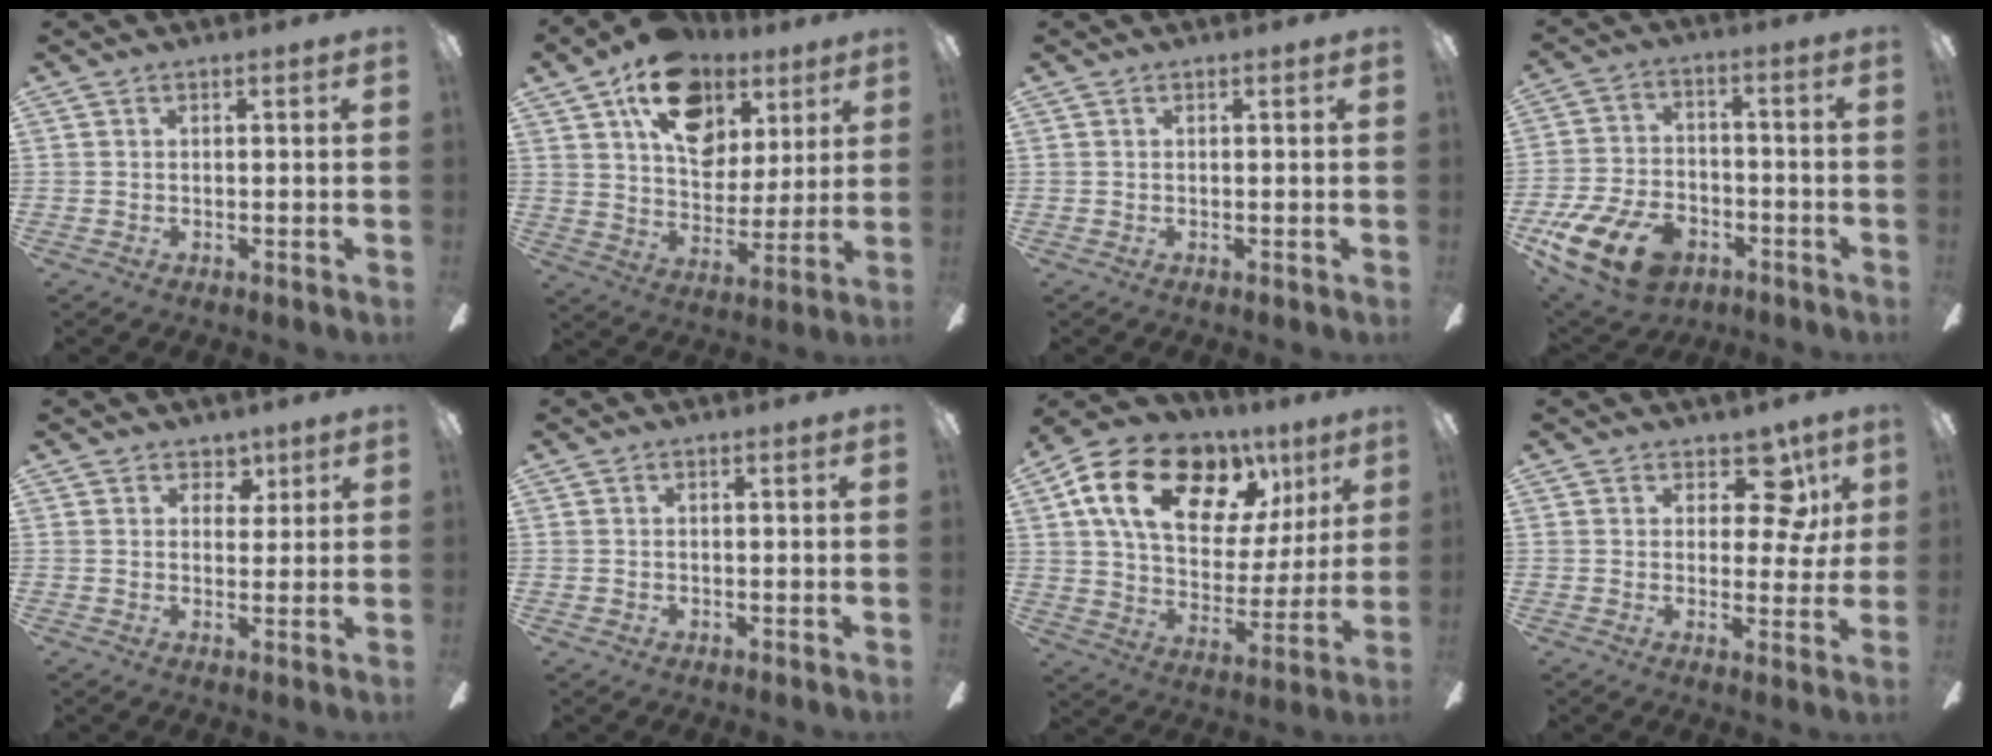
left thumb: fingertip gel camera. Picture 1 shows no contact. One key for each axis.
{"total": 18.6, "fx": 10.0, "fy": 12.3, "fz": 9.7, "tx": -0.151, "ty": -0.040, "tz": 0.181}
{"total": 0.0}
{"total": 16.6, "fx": -9.4, "fy": 9.6, "fz": 9.8, "tx": -0.203, "ty": 0.061, "tz": -0.163}
{"total": 3.5, "fx": 2.2, "fy": 2.6, "fz": 1.0, "tx": -0.004, "ty": -0.007, "tz": 0.035}
{"total": 0.8, "fx": -0.3, "fy": 0.6, "fz": 0.2, "tx": -0.005, "ty": 0.003, "tz": -0.009}
{"total": 21.7, "fx": 11.1, "fy": 13.2, "fz": 13.2, "tx": -0.215, "ty": -0.038, "tz": 0.195}
{"total": 10.4, "fx": 4.8, "fy": 6.1, "fz": 6.9, "tx": -0.081, "ty": -0.017, "tz": 0.080}